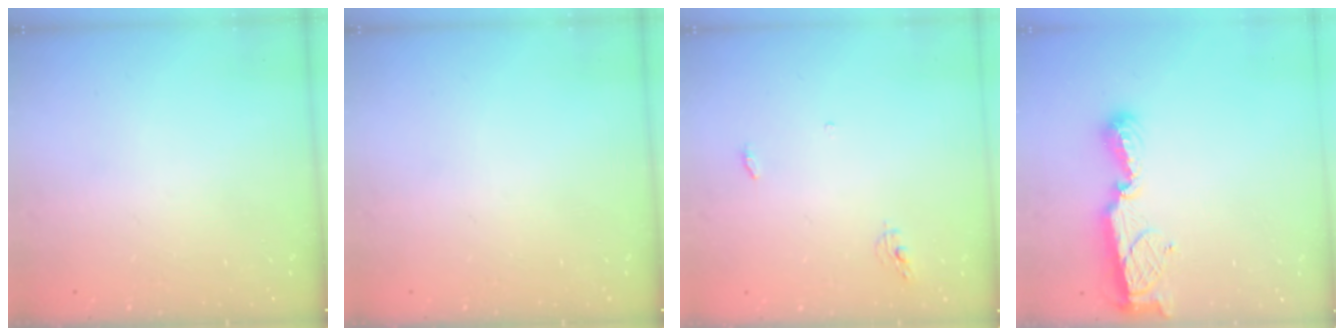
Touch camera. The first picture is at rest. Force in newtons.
{"total": 0.0}
{"total": 4.2, "press": 4.2, "slide": 0.4}
{"total": 8.5, "press": 8.4, "slide": 0.2}